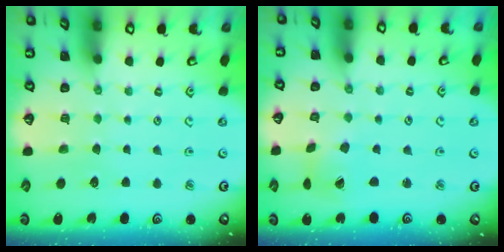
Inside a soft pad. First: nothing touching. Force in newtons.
{"total": 3.0, "press": 2.9, "slide": 0.5}